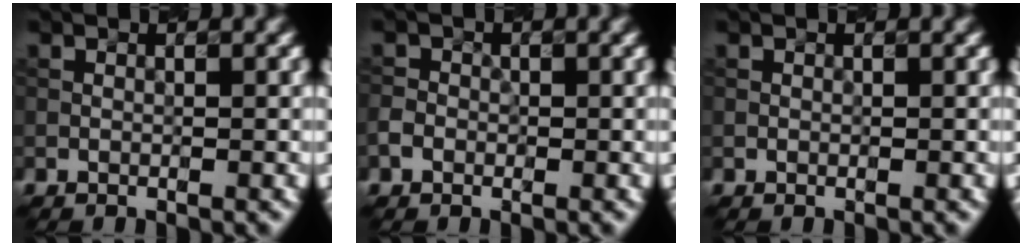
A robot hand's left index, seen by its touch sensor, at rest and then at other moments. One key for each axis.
{"total": 1.3, "fx": -0.6, "fy": 1.1, "fz": 0.4, "tx": -0.004, "ty": 0.001, "tz": -0.016}
{"total": 0.0}